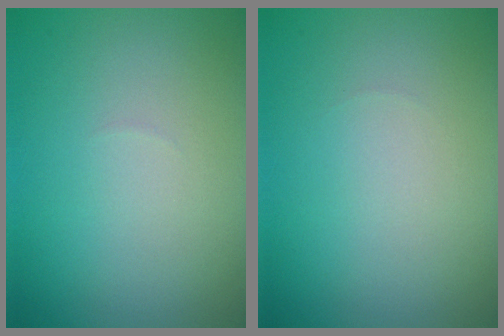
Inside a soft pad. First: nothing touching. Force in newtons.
{"total": 0.0}